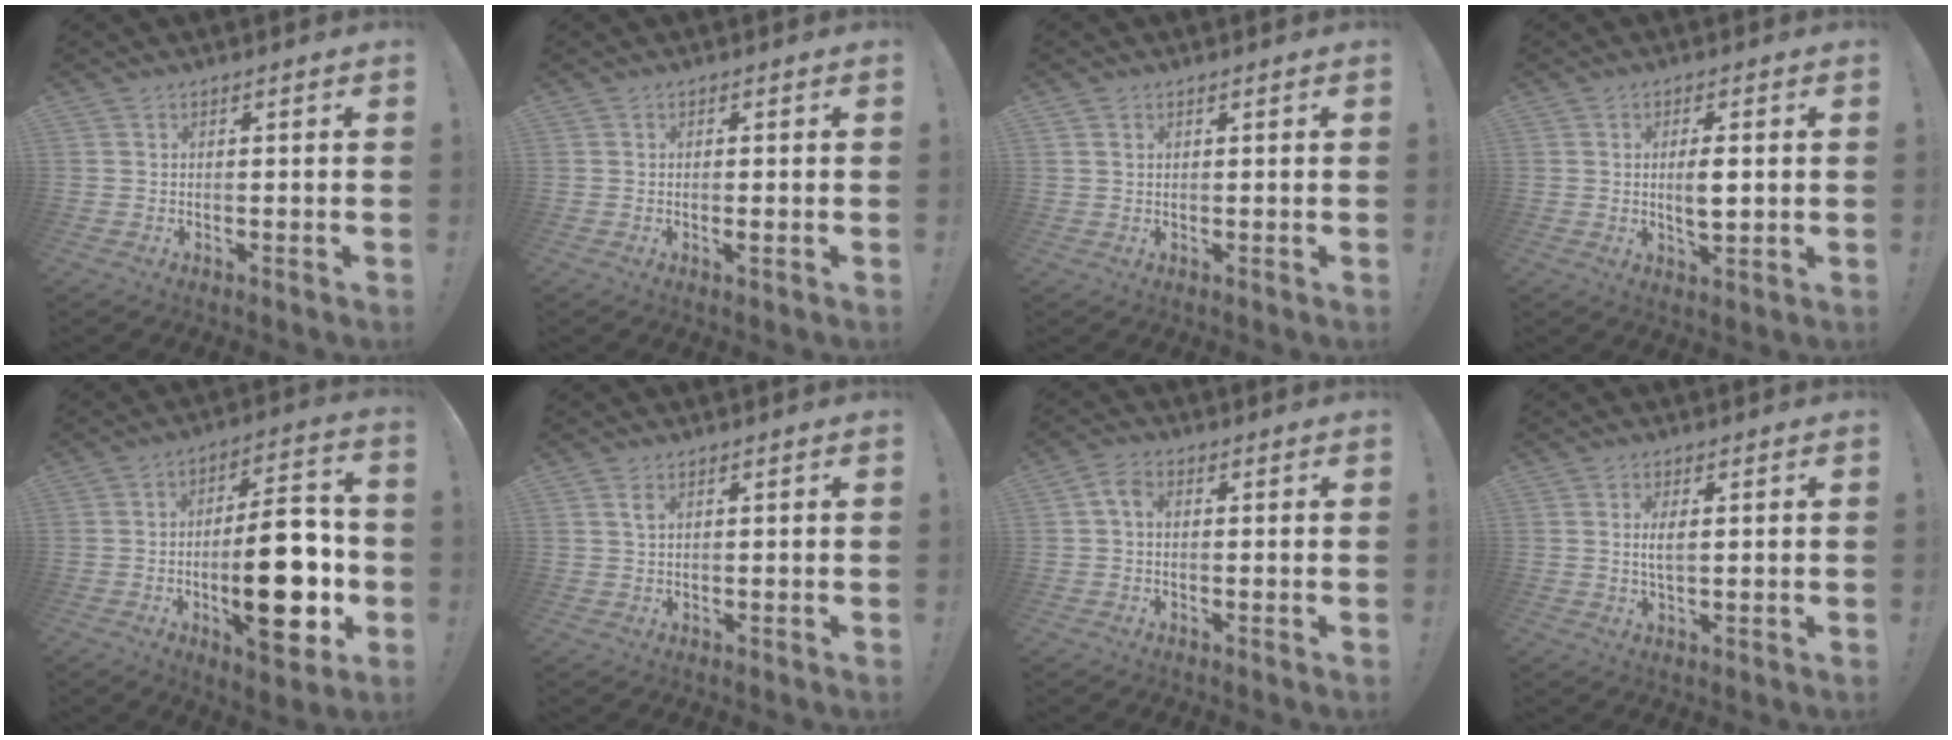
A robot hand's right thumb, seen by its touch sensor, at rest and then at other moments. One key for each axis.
{"total": 1.1, "fx": -0.1, "fy": 0.0, "fz": 1.1, "tx": -0.017, "ty": -0.002, "tz": -0.002}
{"total": 1.3, "fx": 0.8, "fy": 0.9, "fz": 0.5, "tx": -0.006, "ty": -0.001, "tz": 0.013}
{"total": 5.4, "fx": 0.5, "fy": 1.9, "fz": 5.0, "tx": -0.082, "ty": -0.006, "tz": 0.004}
{"total": 22.2, "fx": -4.0, "fy": 8.6, "fz": 20.0, "tx": -0.300, "ty": 0.015, "tz": -0.055}
{"total": 1.9, "fx": 0.8, "fy": 0.6, "fz": 1.5, "tx": -0.027, "ty": 0.000, "tz": 0.012}
{"total": 3.8, "fx": 0.2, "fy": 2.5, "fz": 2.9, "tx": -0.055, "ty": 0.011, "tz": 0.006}
{"total": 3.3, "fx": 0.4, "fy": 0.9, "fz": 3.1, "tx": -0.056, "ty": -0.007, "tz": 0.001}